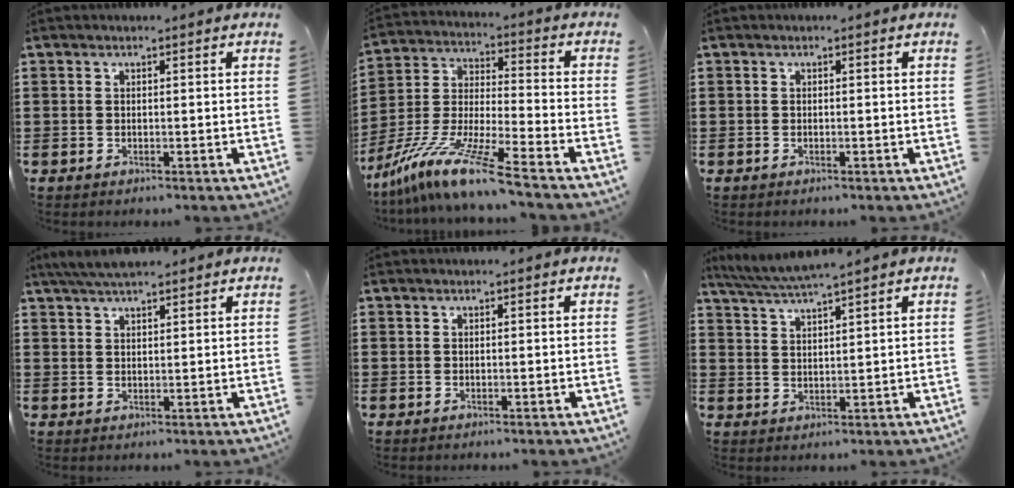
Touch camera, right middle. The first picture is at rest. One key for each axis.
{"total": 11.4, "fx": -9.4, "fy": -0.5, "fz": 6.4, "tx": -0.147, "ty": -0.008, "tz": -0.195}
{"total": 0.0}
{"total": 4.5, "fx": 4.0, "fy": 0.7, "fz": 2.0, "tx": -0.051, "ty": -0.002, "tz": 0.074}
{"total": 0.0}
{"total": 4.2, "fx": 3.8, "fy": -0.3, "fz": 1.8, "tx": -0.047, "ty": -0.009, "tz": 0.068}